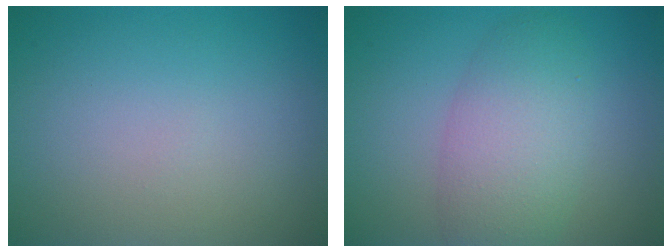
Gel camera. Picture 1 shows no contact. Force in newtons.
{"total": 5.5, "press": 5.4, "slide": 0.3}